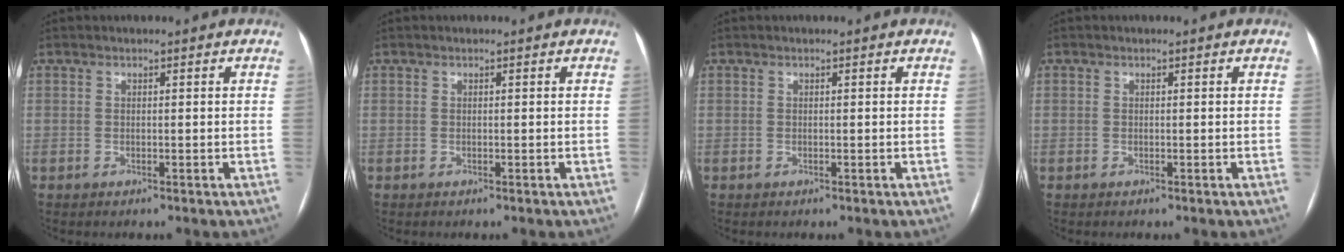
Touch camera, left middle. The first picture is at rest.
{"total": 0.0}
{"total": 0.0}
{"total": 0.0}